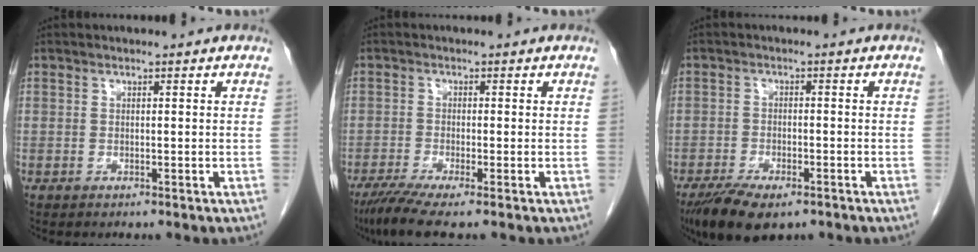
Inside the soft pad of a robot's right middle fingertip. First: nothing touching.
{"total": 5.3, "force": [-3.9, -0.2, 3.6], "torque": [-0.067, -0.017, -0.073]}
{"total": 8.8, "force": [-6.2, 3.2, 5.4], "torque": [-0.090, -0.014, -0.101]}